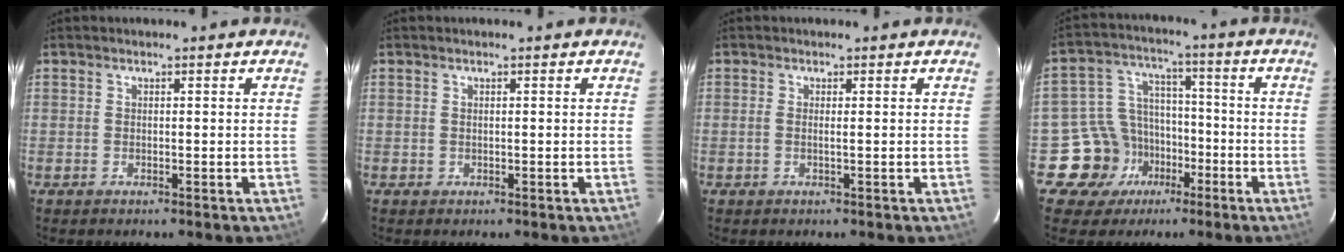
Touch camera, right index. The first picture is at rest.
{"total": 0.0}
{"total": 0.8, "force": [0.0, -0.2, 0.8], "torque": [-0.018, -0.002, -0.003]}
{"total": 10.9, "force": [-5.7, 9.2, 1.6], "torque": [-0.051, 0.043, -0.083]}